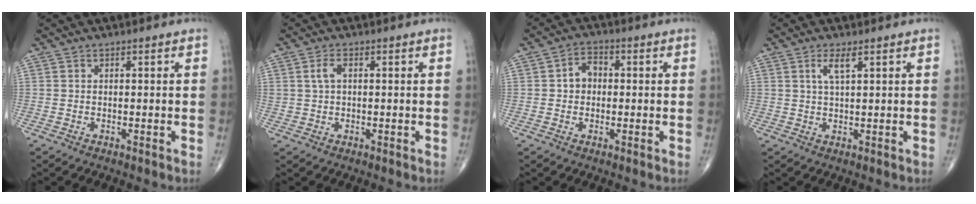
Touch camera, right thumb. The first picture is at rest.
{"total": 2.6, "force": [0.6, 1.5, 2.0], "torque": [-0.040, 0.004, 0.015]}
{"total": 4.1, "force": [0.1, 3.3, 2.5], "torque": [-0.026, 0.016, -0.007]}
{"total": 3.0, "force": [1.4, 0.7, 2.6], "torque": [-0.057, -0.004, 0.030]}